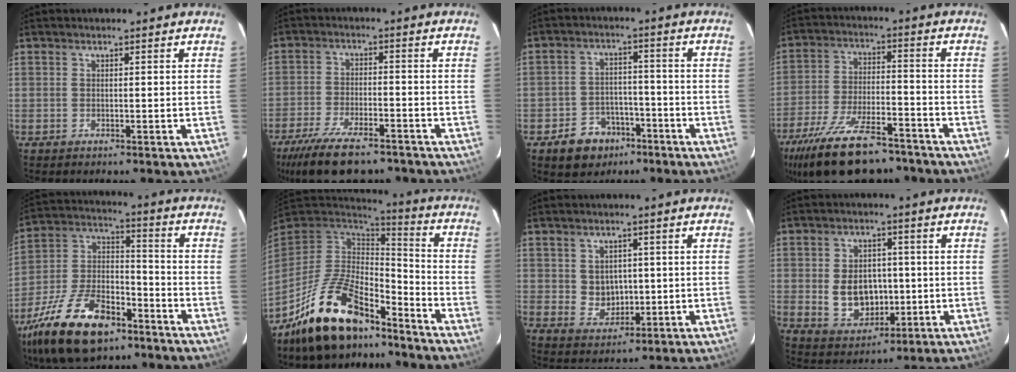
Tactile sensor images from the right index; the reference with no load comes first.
{"total": 15.3, "force": [-11.8, 5.2, 8.4], "torque": [-0.180, -0.032, -0.191]}
{"total": 8.7, "force": [-5.3, 6.4, 2.6], "torque": [-0.071, 0.024, -0.064]}
{"total": 21.3, "force": [-16.5, 7.4, 11.3], "torque": [-0.229, -0.028, -0.256]}
{"total": 21.7, "force": [-13.5, 10.6, 13.4], "torque": [-0.281, -0.004, -0.231]}
{"total": 19.7, "force": [-13.7, 8.0, 11.8], "torque": [-0.234, -0.011, -0.232]}
{"total": 5.1, "force": [0.6, 4.5, 2.3], "torque": [-0.041, 0.005, 0.022]}
{"total": 9.3, "force": [-0.6, 7.1, 6.0], "torque": [-0.127, 0.004, 0.011]}